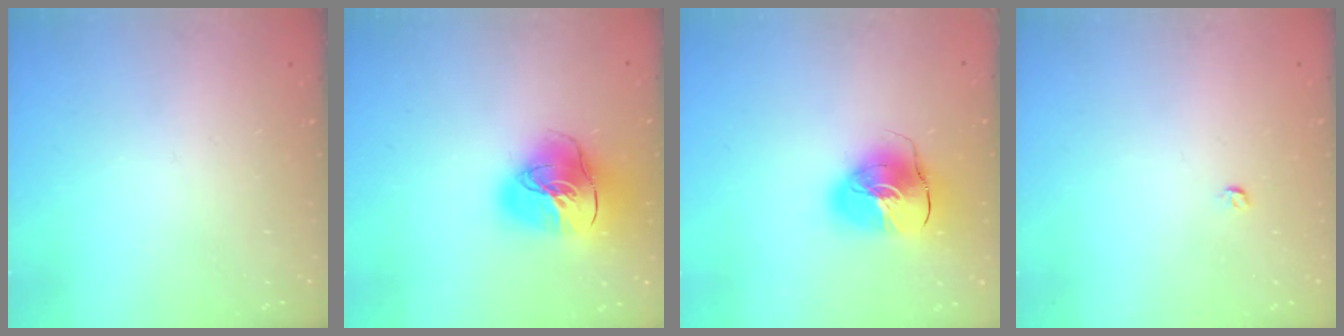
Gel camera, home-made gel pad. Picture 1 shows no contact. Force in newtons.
{"total": 20.8, "press": 20.6, "slide": 2.7}
{"total": 13.9, "press": 13.8, "slide": 2.1}
{"total": 3.0, "press": 2.9, "slide": 0.4}